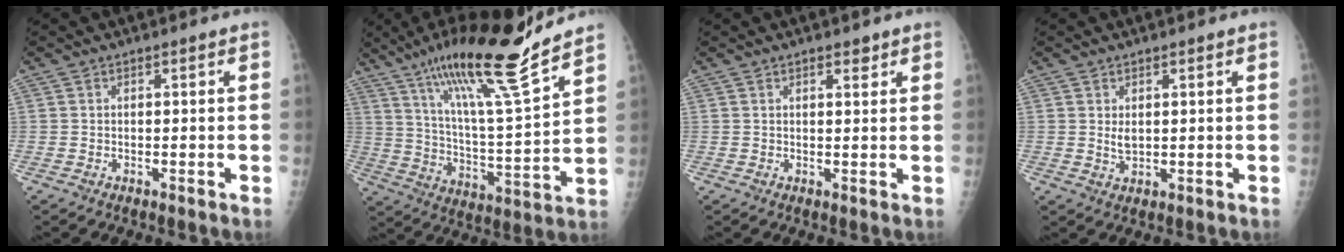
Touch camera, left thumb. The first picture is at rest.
{"total": 21.4, "force": [15.3, 2.2, 14.8], "torque": [-0.228, -0.072, 0.263]}
{"total": 2.1, "force": [1.4, 0.9, 1.3], "torque": [-0.010, -0.007, 0.020]}
{"total": 2.8, "force": [0.8, 1.5, 2.2], "torque": [-0.033, -0.008, 0.018]}